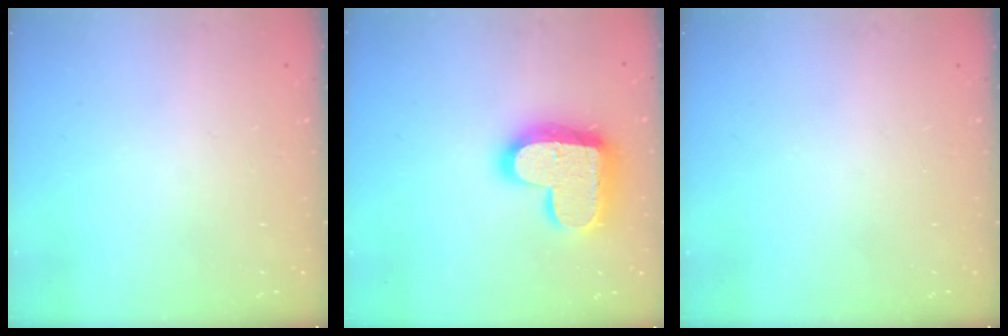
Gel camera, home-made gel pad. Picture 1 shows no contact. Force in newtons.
{"total": 19.9, "press": 19.9, "slide": 1.3}
{"total": 0.0}